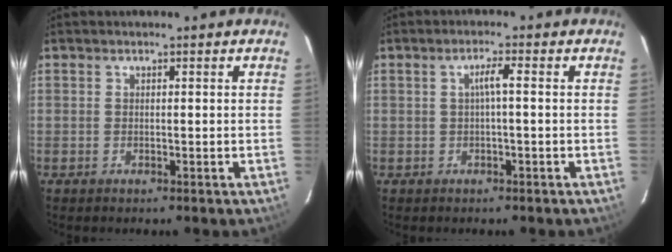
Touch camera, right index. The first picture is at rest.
{"total": 2.2, "force": [-0.1, -0.1, 2.2], "torque": [-0.042, 0.006, -0.001]}